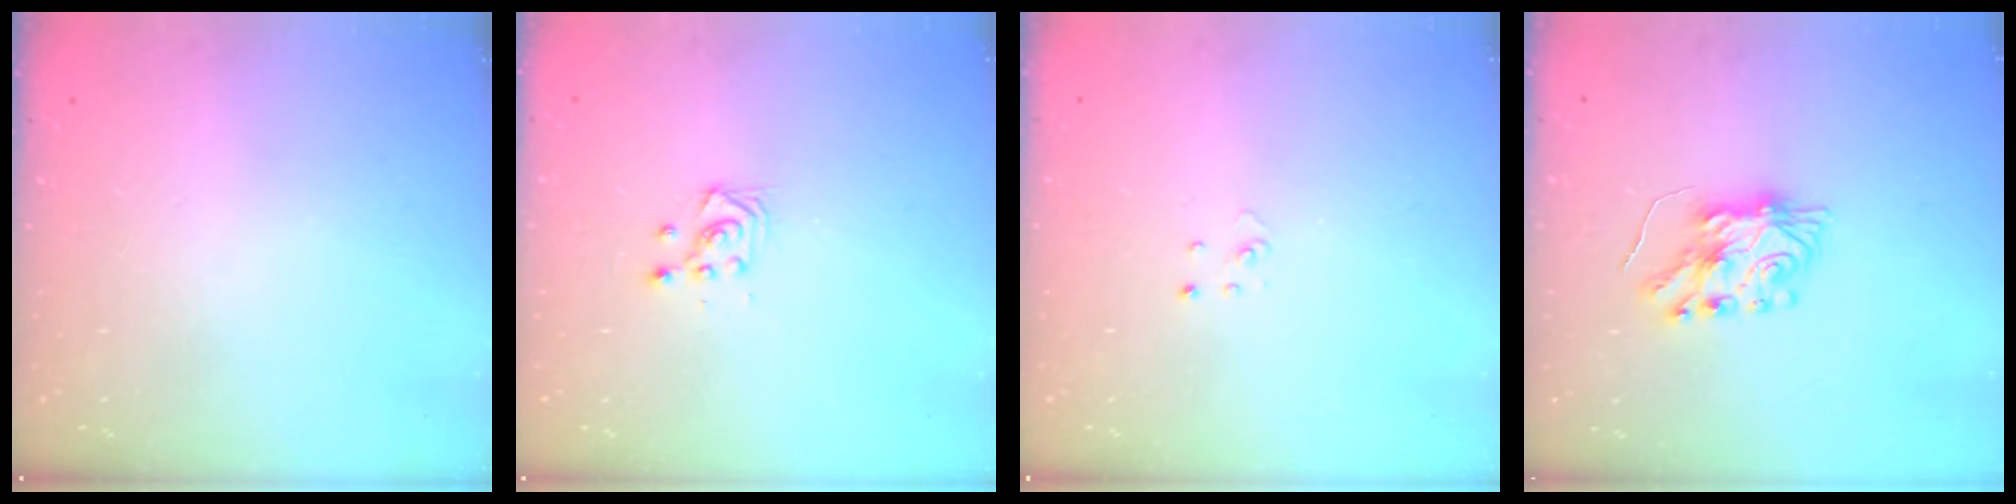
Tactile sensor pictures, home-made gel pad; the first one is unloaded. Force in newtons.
{"total": 3.0, "press": 2.9, "slide": 0.8}
{"total": 1.9, "press": 1.9, "slide": 0.2}
{"total": 7.3, "press": 7.3, "slide": 0.5}